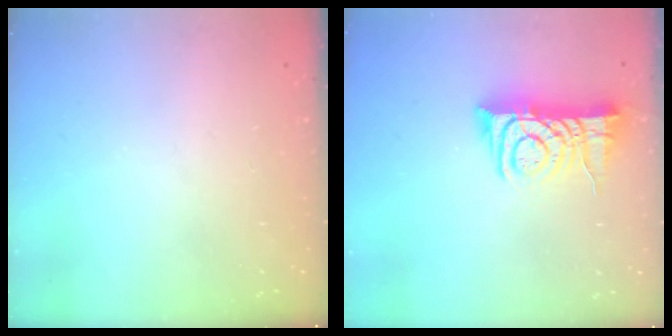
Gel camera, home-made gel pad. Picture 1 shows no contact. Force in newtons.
{"total": 10.2, "press": 10.1, "slide": 1.2}